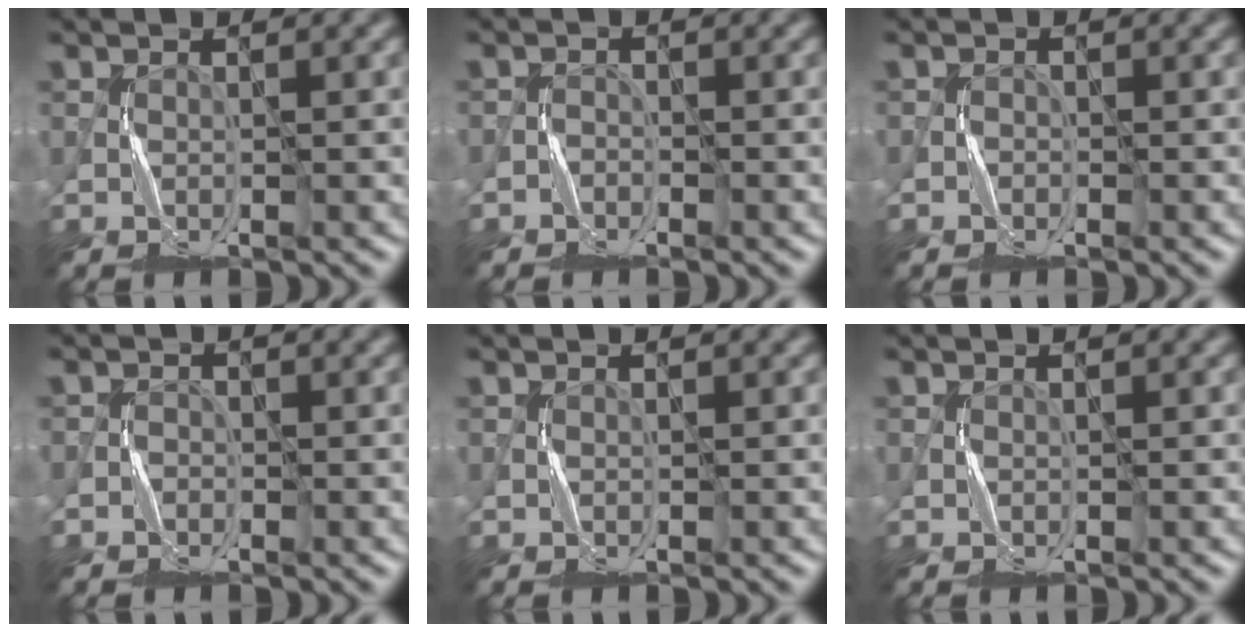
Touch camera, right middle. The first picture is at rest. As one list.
[{"total": 1.2, "force": [-1.1, 0.5, -0.2], "torque": [0.010, 0.006, -0.024]}, {"total": 0.9, "force": [-0.4, 0.7, 0.0], "torque": [0.005, 0.002, -0.011]}, {"total": 1.2, "force": [-0.8, 0.8, -0.1], "torque": [0.010, 0.005, -0.019]}, {"total": 0.0}, {"total": 0.0}]